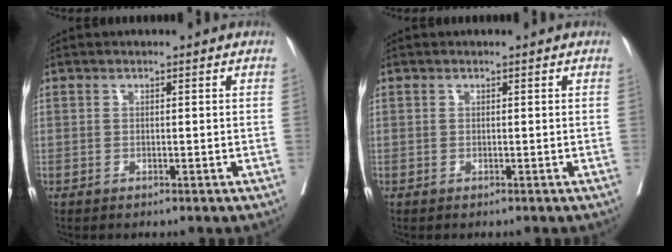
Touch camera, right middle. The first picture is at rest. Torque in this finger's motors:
{"motor_torque": [0.00, 0.00, 0.00, 0.00]}